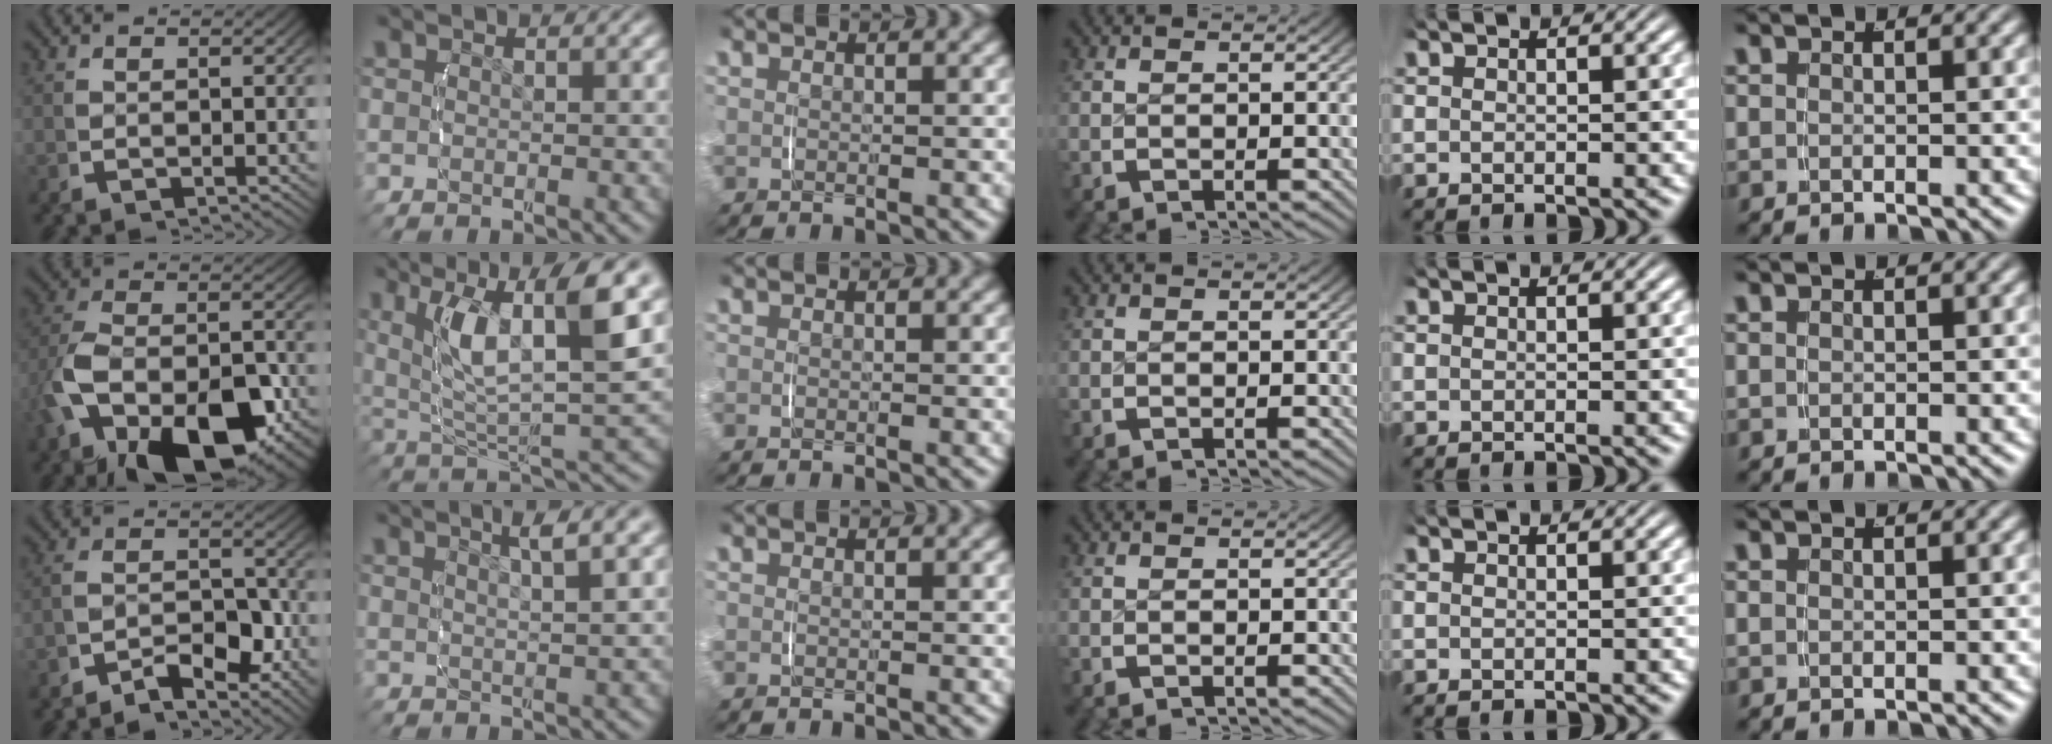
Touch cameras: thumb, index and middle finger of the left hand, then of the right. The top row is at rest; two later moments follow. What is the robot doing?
{"motion": "lift_and_place", "object": "ethernet cable"}